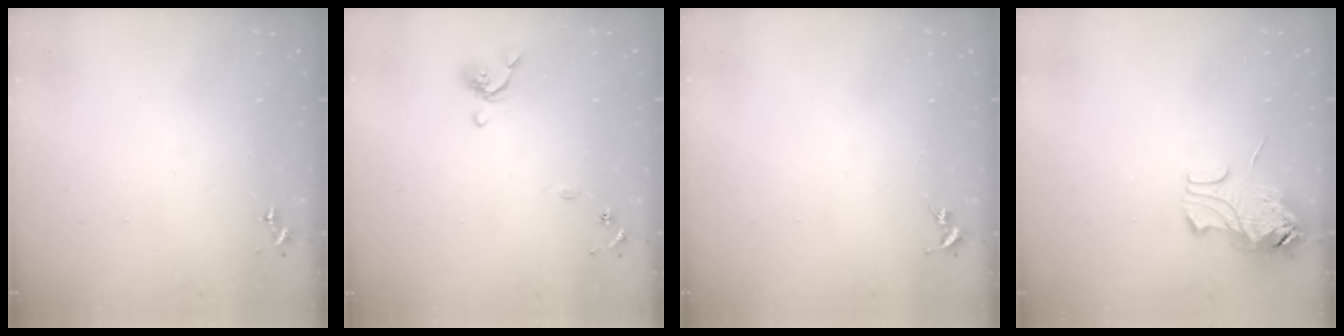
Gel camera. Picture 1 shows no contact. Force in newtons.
{"total": 7.9, "press": 7.7, "slide": 1.4}
{"total": 0.0}
{"total": 10.2, "press": 10.2, "slide": 1.2}